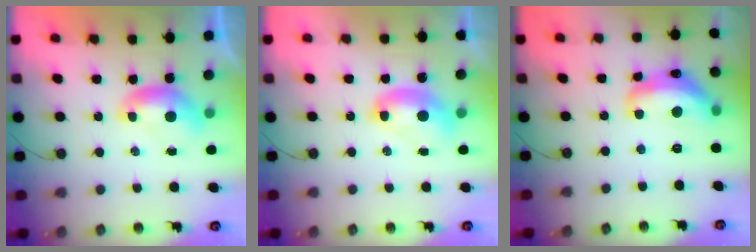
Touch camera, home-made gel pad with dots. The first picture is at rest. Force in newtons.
{"total": 2.7, "press": 2.7, "slide": 0.1}
{"total": 7.9, "press": 7.8, "slide": 1.0}